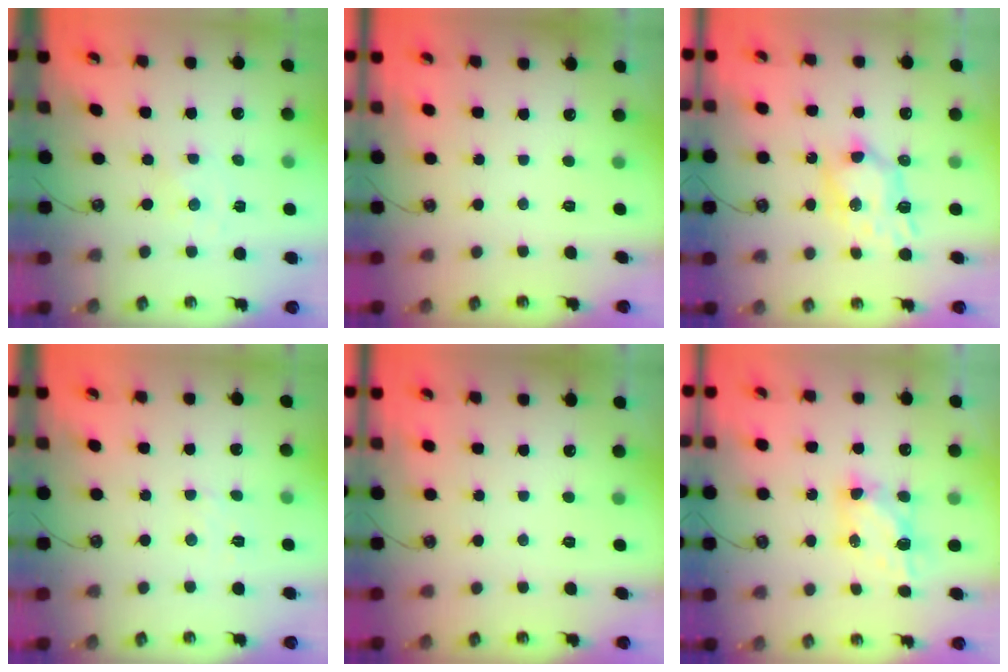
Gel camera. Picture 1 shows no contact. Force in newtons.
{"total": 0.0}
{"total": 8.0, "press": 8.0, "slide": 0.6}
{"total": 5.7, "press": 5.7, "slide": 0.7}
{"total": 0.0}
{"total": 6.3, "press": 6.3, "slide": 0.4}